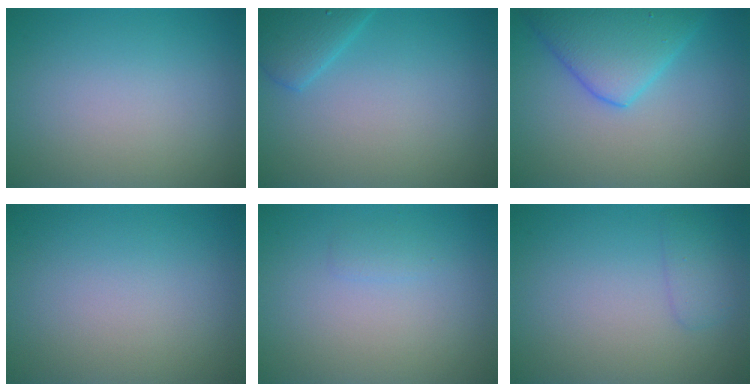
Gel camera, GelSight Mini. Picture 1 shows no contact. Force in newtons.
{"total": 2.7, "press": 2.7, "slide": 0.2}
{"total": 5.8, "press": 5.8, "slide": 0.3}
{"total": 0.0}
{"total": 0.7, "press": 0.7, "slide": 0.0}
{"total": 1.5, "press": 1.5, "slide": 0.1}